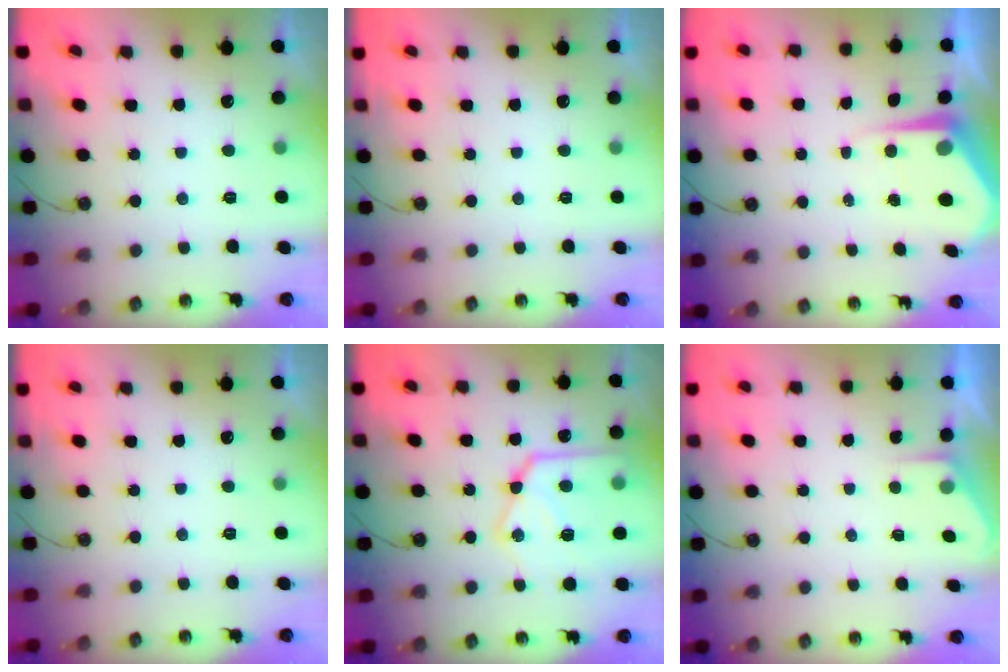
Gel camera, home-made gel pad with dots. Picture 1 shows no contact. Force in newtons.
{"total": 0.0}
{"total": 6.1, "press": 6.1, "slide": 0.6}
{"total": 0.0}
{"total": 18.3, "press": 18.3, "slide": 1.7}
{"total": 2.2, "press": 2.2, "slide": 0.4}